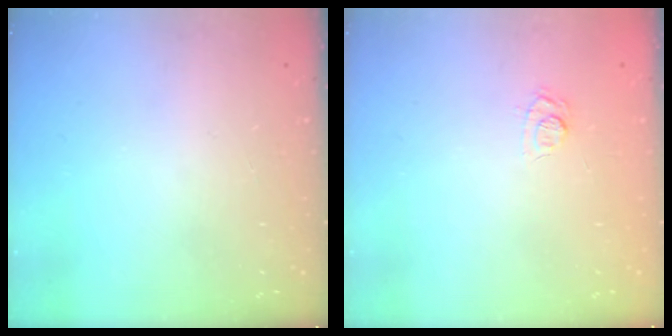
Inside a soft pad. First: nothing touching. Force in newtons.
{"total": 7.2, "press": 7.1, "slide": 1.5}